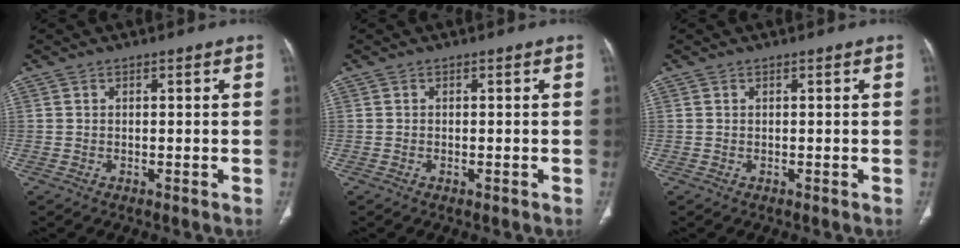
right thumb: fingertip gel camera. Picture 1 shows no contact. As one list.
[{"total": 0.5, "force": [-0.2, 0.3, 0.4], "torque": [-0.011, 0.003, -0.002]}, {"total": 0.0}]